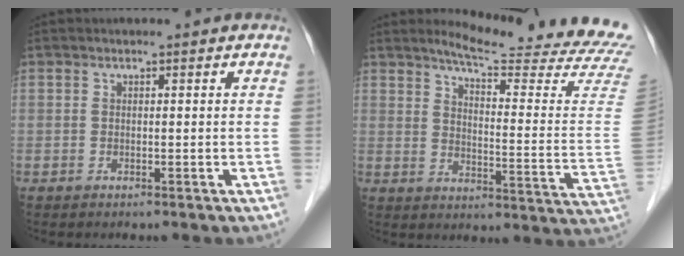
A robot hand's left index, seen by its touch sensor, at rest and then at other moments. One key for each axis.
{"total": 20.5, "fx": 19.1, "fy": -0.8, "fz": 7.4, "tx": -0.109, "ty": -0.124, "tz": 0.225}